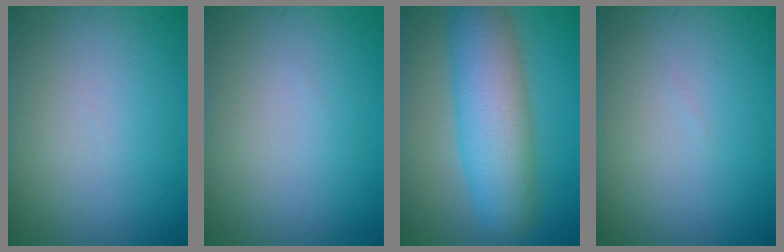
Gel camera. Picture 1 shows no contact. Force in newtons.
{"total": 0.0}
{"total": 8.4, "press": 8.4, "slide": 0.2}
{"total": 0.0}